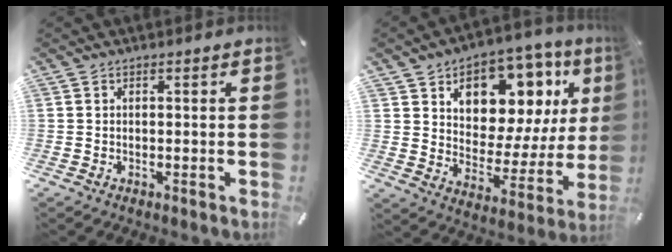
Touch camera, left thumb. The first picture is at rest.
{"total": 13.3, "force": [7.9, 8.6, 6.4], "torque": [-0.086, -0.070, 0.134]}